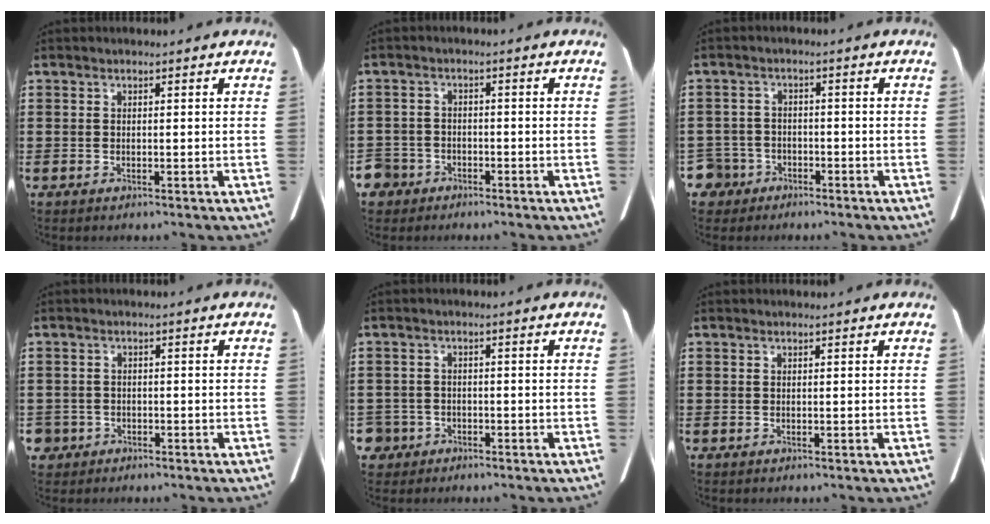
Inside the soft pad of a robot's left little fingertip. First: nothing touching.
{"total": 2.8, "force": [-2.2, 1.6, 0.5], "torque": [-0.021, -0.003, -0.050]}
{"total": 3.2, "force": [-2.4, 2.1, 0.7], "torque": [-0.041, -0.006, -0.056]}
{"total": 1.5, "force": [-1.1, 1.0, 0.2], "torque": [-0.015, -0.001, -0.029]}
{"total": 2.2, "force": [-1.6, 1.5, 0.5], "torque": [-0.022, -0.002, -0.038]}
{"total": 0.0}